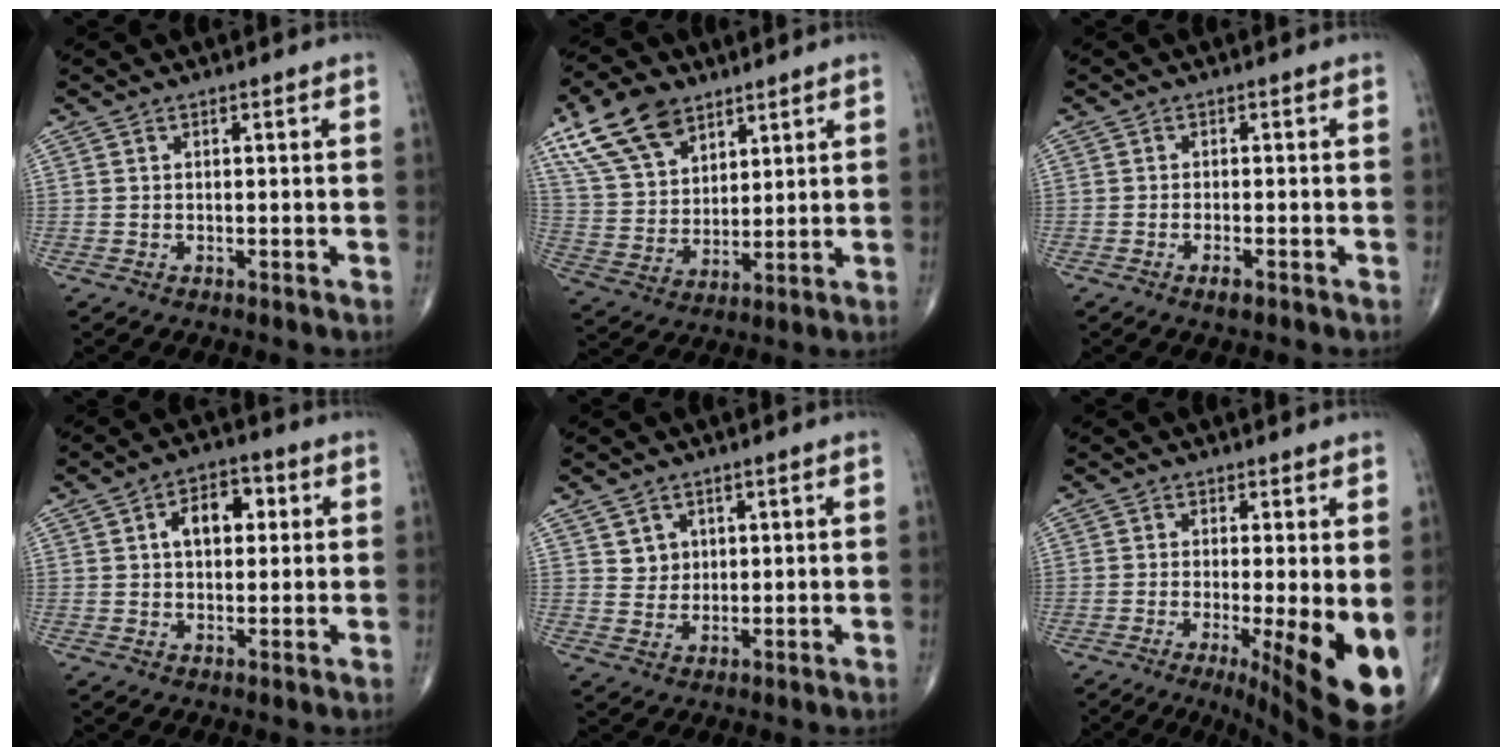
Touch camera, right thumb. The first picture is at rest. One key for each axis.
{"total": 14.4, "fx": 8.8, "fy": 8.4, "fz": 7.8, "tx": -0.128, "ty": -0.023, "tz": 0.171}
{"total": 2.0, "fx": -1.2, "fy": 0.5, "fz": 1.5, "tx": -0.029, "ty": 0.002, "tz": -0.023}
{"total": 7.7, "fx": 1.8, "fy": 4.8, "fz": 5.7, "tx": -0.066, "ty": 0.012, "tz": 0.023}
{"total": 3.3, "fx": 1.6, "fy": 2.8, "fz": 0.5, "tx": 0.010, "ty": -0.012, "tz": 0.031}
{"total": 15.0, "fx": -3.7, "fy": 3.9, "fz": 14.0, "tx": -0.158, "ty": -0.023, "tz": -0.038}